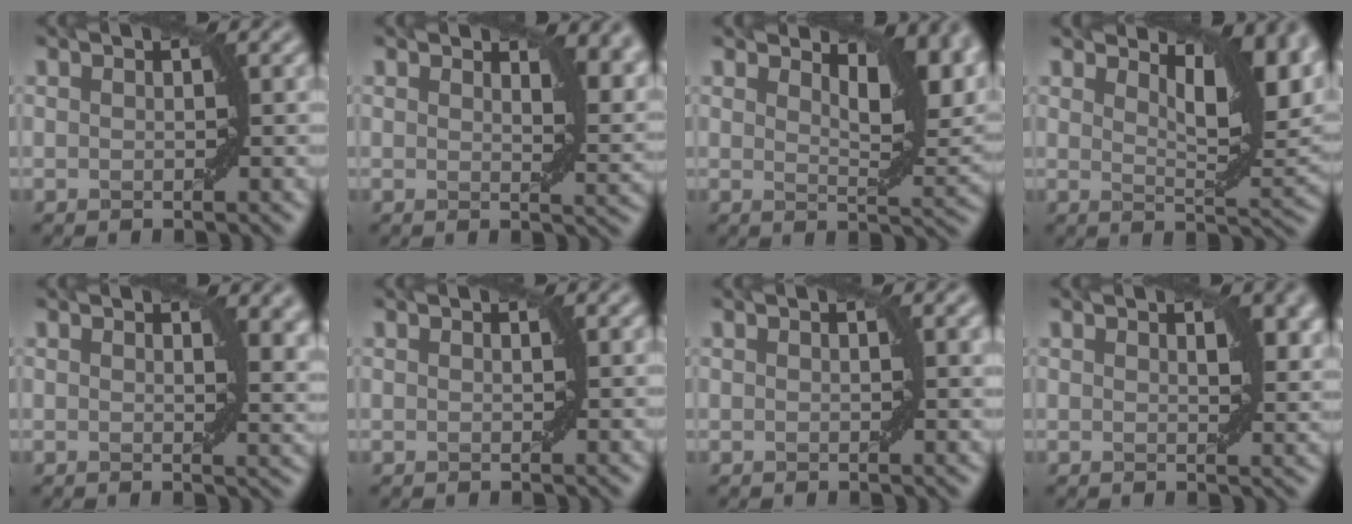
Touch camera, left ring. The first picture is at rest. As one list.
[{"total": 3.7, "force": [2.4, 1.4, 2.5], "torque": [-0.033, -0.007, 0.034]}, {"total": 6.8, "force": [3.9, 2.4, 5.0], "torque": [-0.074, 0.002, 0.063]}, {"total": 7.6, "force": [4.4, 2.4, 5.7], "torque": [-0.088, 0.004, 0.075]}, {"total": 3.2, "force": [1.6, 1.2, 2.4], "torque": [-0.026, -0.007, 0.026]}, {"total": 0.0}, {"total": 1.0, "force": [0.4, 0.1, 0.9], "torque": [-0.011, 0.001, 0.007]}, {"total": 3.0, "force": [1.4, 1.1, 2.4], "torque": [-0.030, -0.001, 0.026]}]